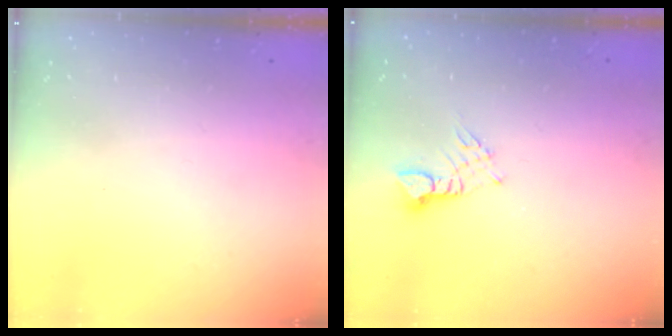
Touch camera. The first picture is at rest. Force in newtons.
{"total": 2.5, "press": 2.5, "slide": 0.4}